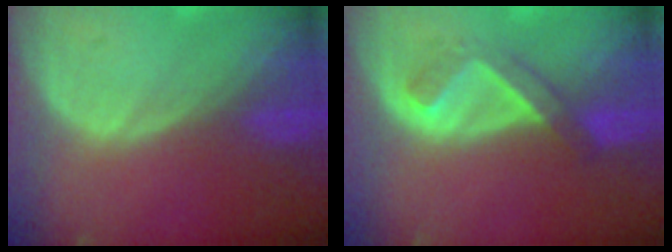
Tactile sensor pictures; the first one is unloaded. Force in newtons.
{"total": 5.1, "press": 4.4, "slide": 2.6}